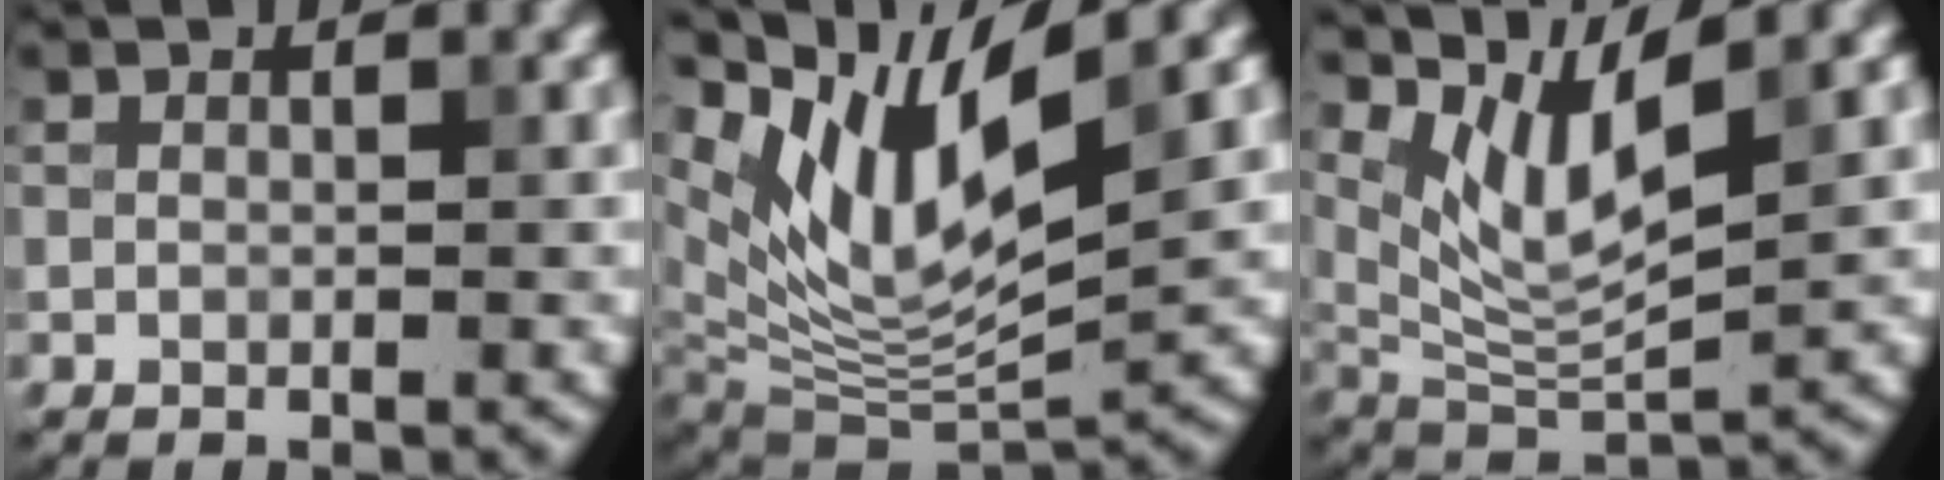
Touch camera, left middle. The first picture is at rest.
{"total": 10.6, "force": [5.3, 3.9, 8.3], "torque": [-0.157, -0.009, 0.106]}
{"total": 6.2, "force": [3.6, 1.6, 4.8], "torque": [-0.095, -0.010, 0.077]}